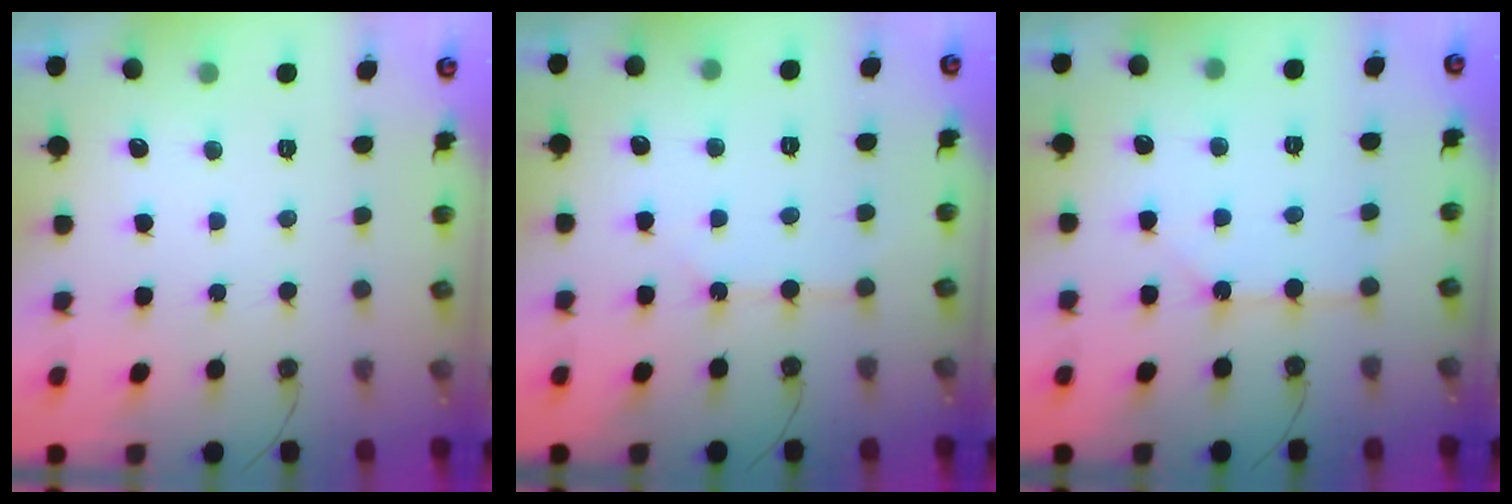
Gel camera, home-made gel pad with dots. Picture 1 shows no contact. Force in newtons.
{"total": 2.2, "press": 2.2, "slide": 0.3}
{"total": 3.5, "press": 3.5, "slide": 0.3}